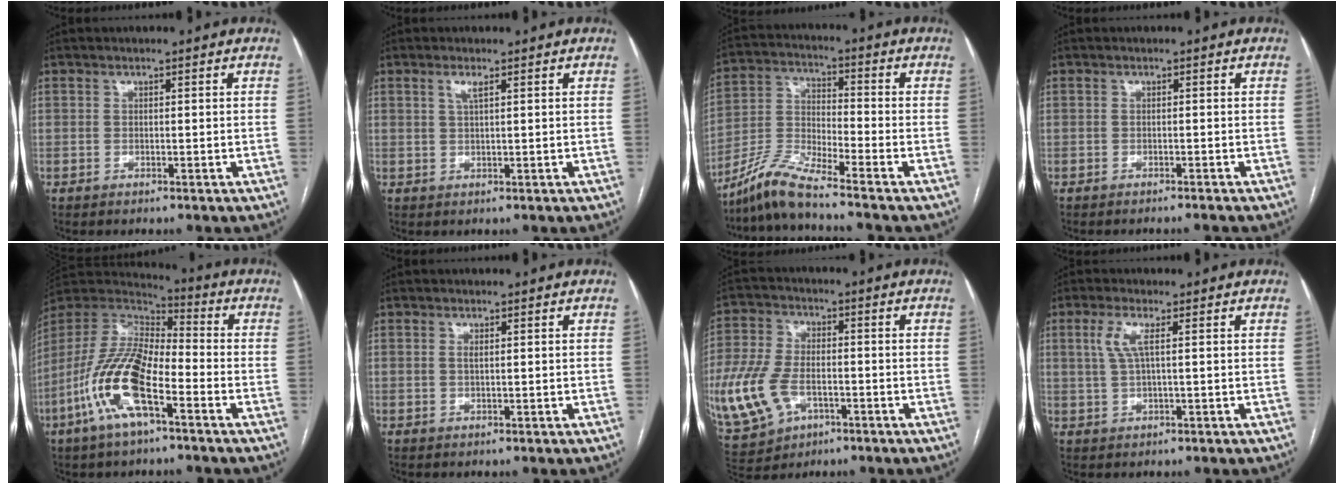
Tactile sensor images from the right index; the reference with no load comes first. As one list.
[{"total": 1.8, "force": [0.9, 0.1, 1.5], "torque": [-0.037, 0.002, 0.019]}, {"total": 8.2, "force": [-7.2, -0.9, 3.8], "torque": [-0.087, -0.014, -0.146]}, {"total": 1.8, "force": [-1.7, -0.6, 0.4], "torque": [-0.001, 0.000, -0.023]}, {"total": 15.5, "force": [-6.2, 4.7, 13.4], "torque": [-0.289, -0.005, -0.120]}, {"total": 0.7, "force": [0.2, 0.1, 0.6], "torque": [-0.016, 0.000, 0.005]}, {"total": 14.9, "force": [-4.4, 9.6, 10.5], "torque": [-0.260, -0.001, -0.073]}, {"total": 3.6, "force": [1.1, 0.4, 3.4], "torque": [-0.080, 0.009, 0.026]}]